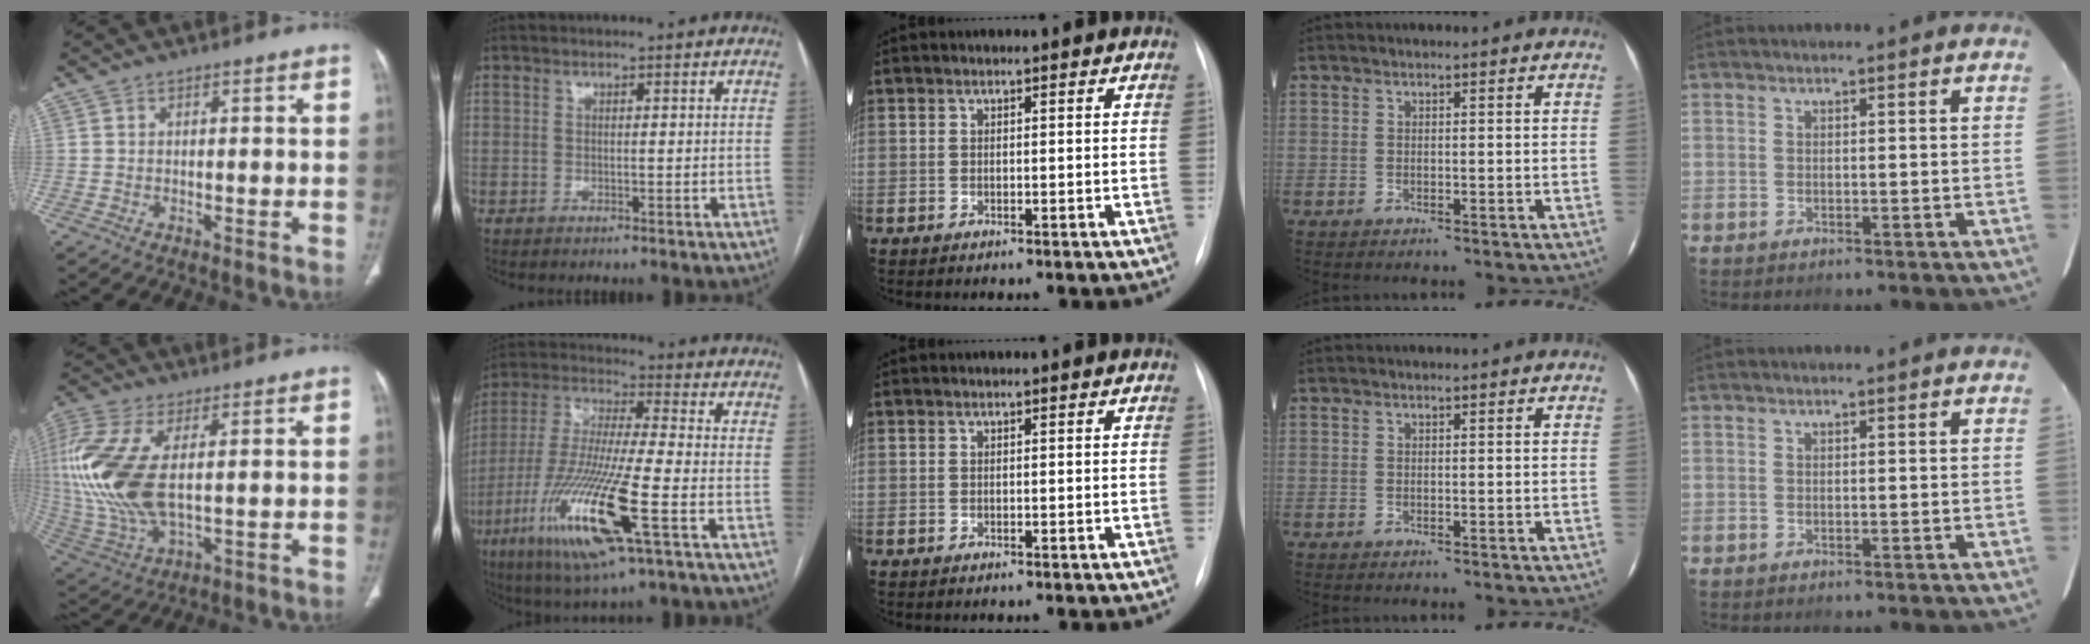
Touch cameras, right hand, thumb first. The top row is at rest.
{"thumb": {"total": 18.6, "force": [2.1, 8.8, 16.3], "torque": [-0.396, -0.011, 0.049]}, "index": {"total": 18.3, "force": [-6.9, 1.4, 16.9], "torque": [-0.363, -0.030, -0.127]}}